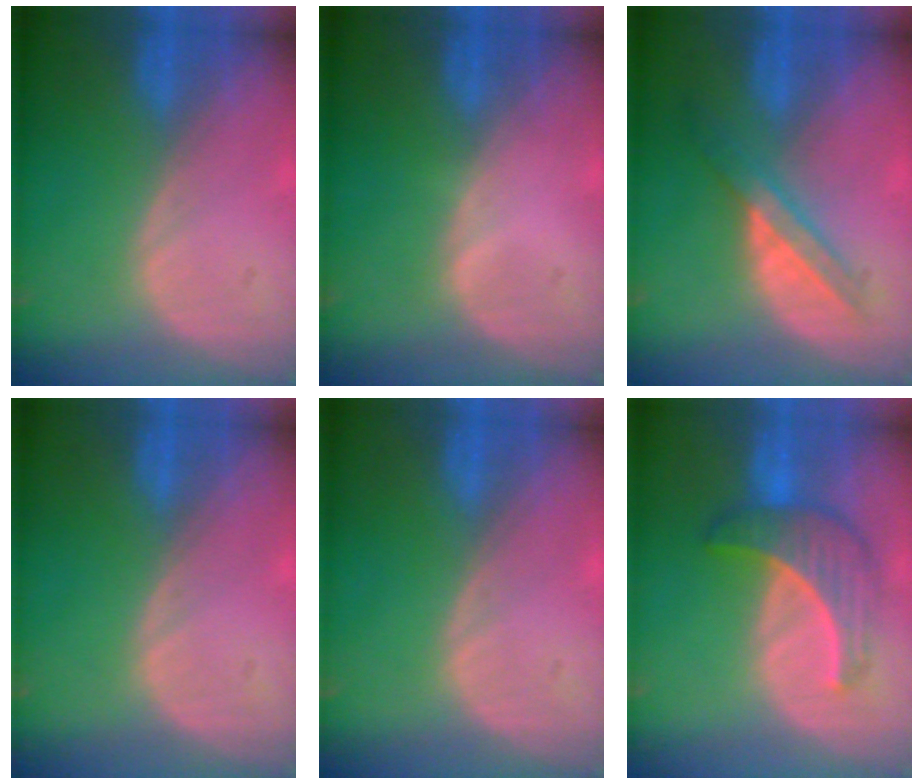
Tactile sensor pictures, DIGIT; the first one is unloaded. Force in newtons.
{"total": 0.5, "press": 0.1, "slide": 0.5}
{"total": 5.9, "press": 5.2, "slide": 2.9}
{"total": 0.0}
{"total": 0.0}
{"total": 6.7, "press": 6.7, "slide": 0.7}